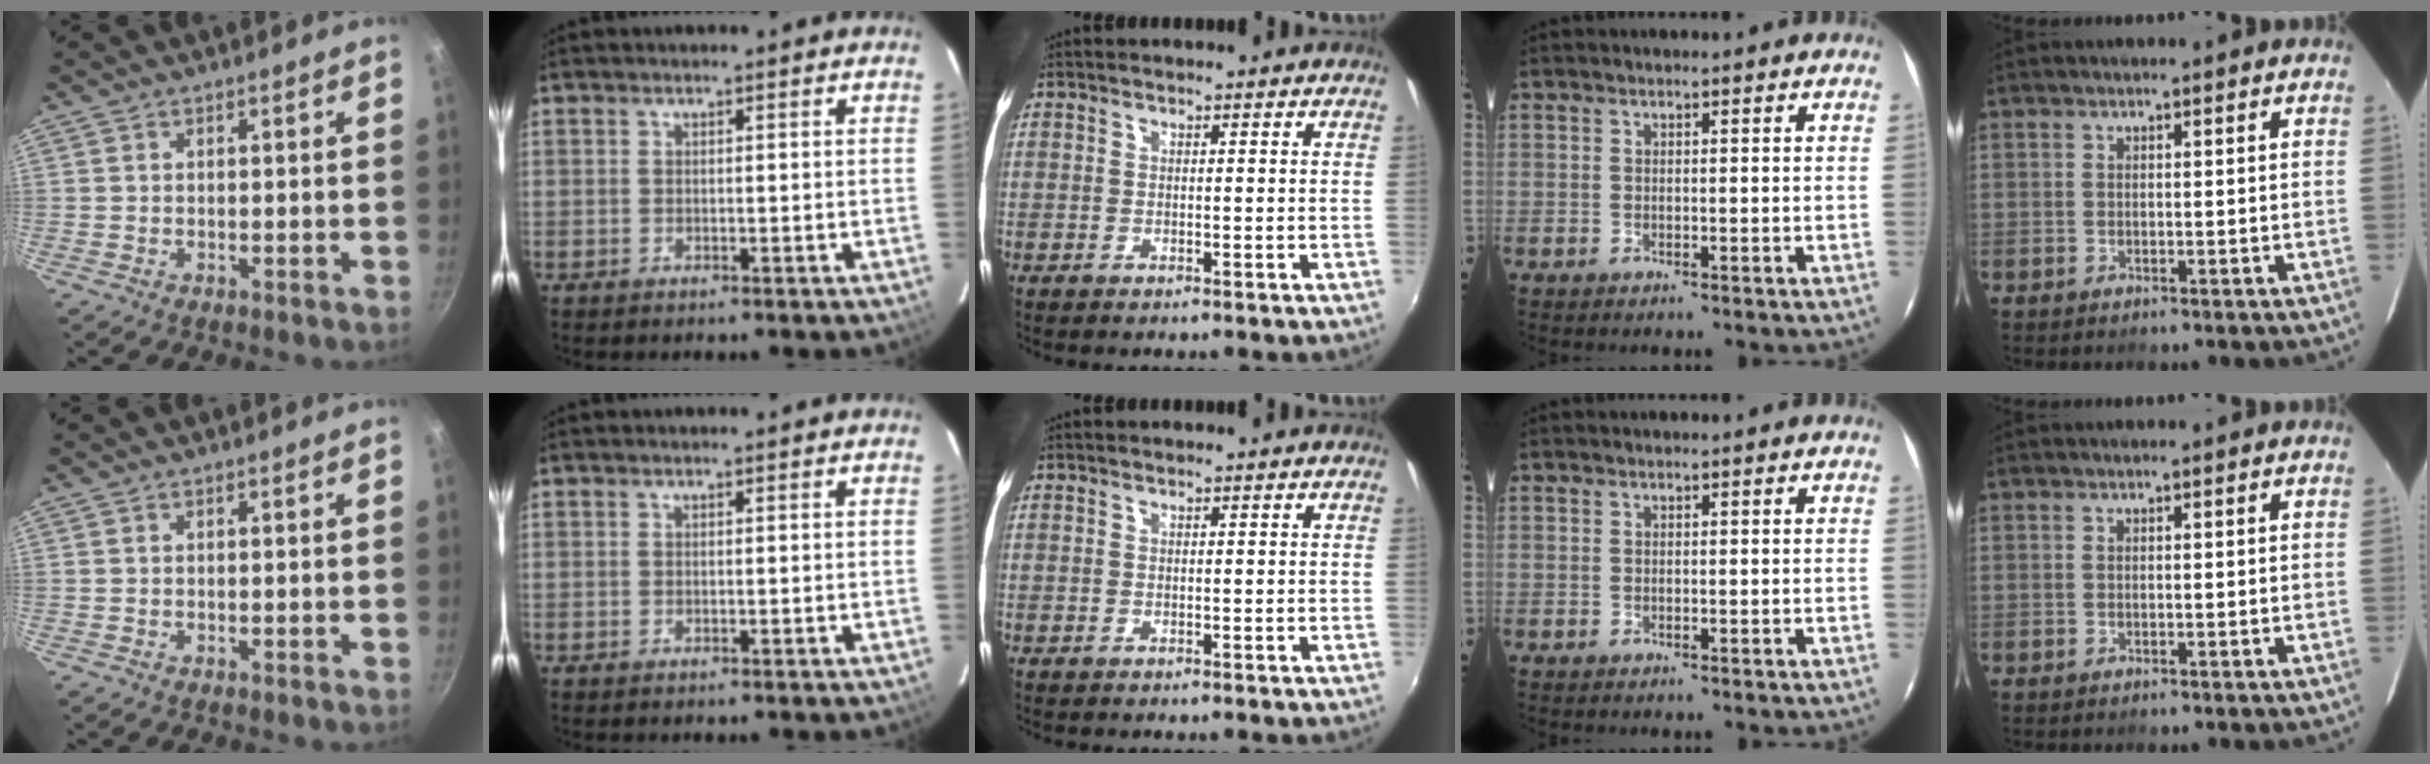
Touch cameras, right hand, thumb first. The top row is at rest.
{}